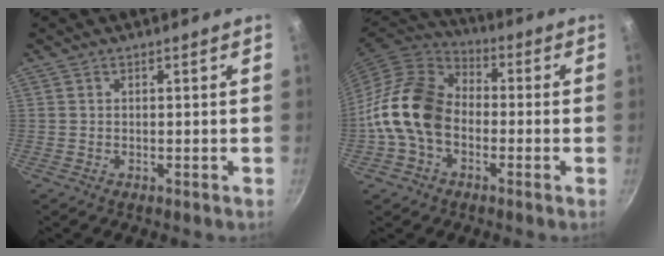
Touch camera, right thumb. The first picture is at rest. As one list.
[{"total": 14.6, "force": [-2.6, 10.6, 9.7], "torque": [-0.150, 0.036, -0.069]}]